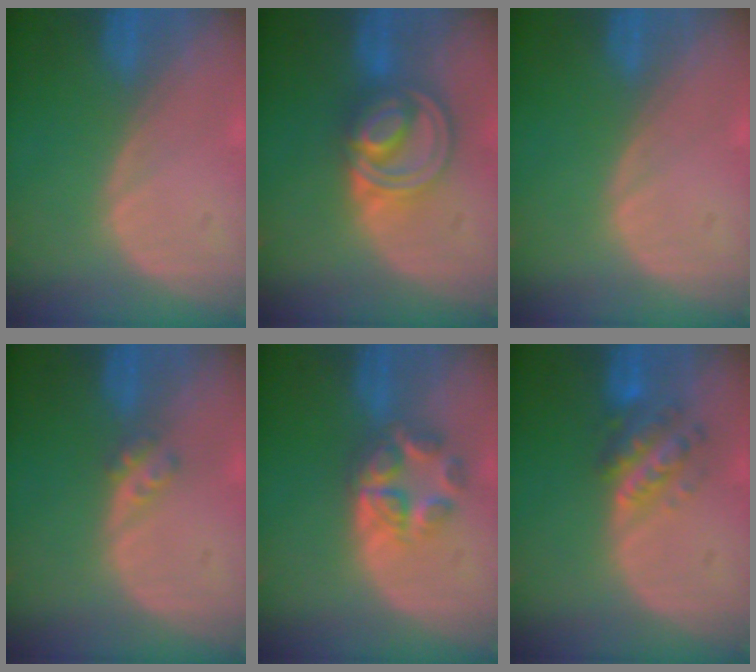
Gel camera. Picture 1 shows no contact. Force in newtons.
{"total": 8.5, "press": 7.1, "slide": 4.6}
{"total": 0.0}
{"total": 2.3, "press": 2.0, "slide": 1.2}
{"total": 5.8, "press": 5.4, "slide": 2.2}
{"total": 5.7, "press": 5.4, "slide": 1.7}